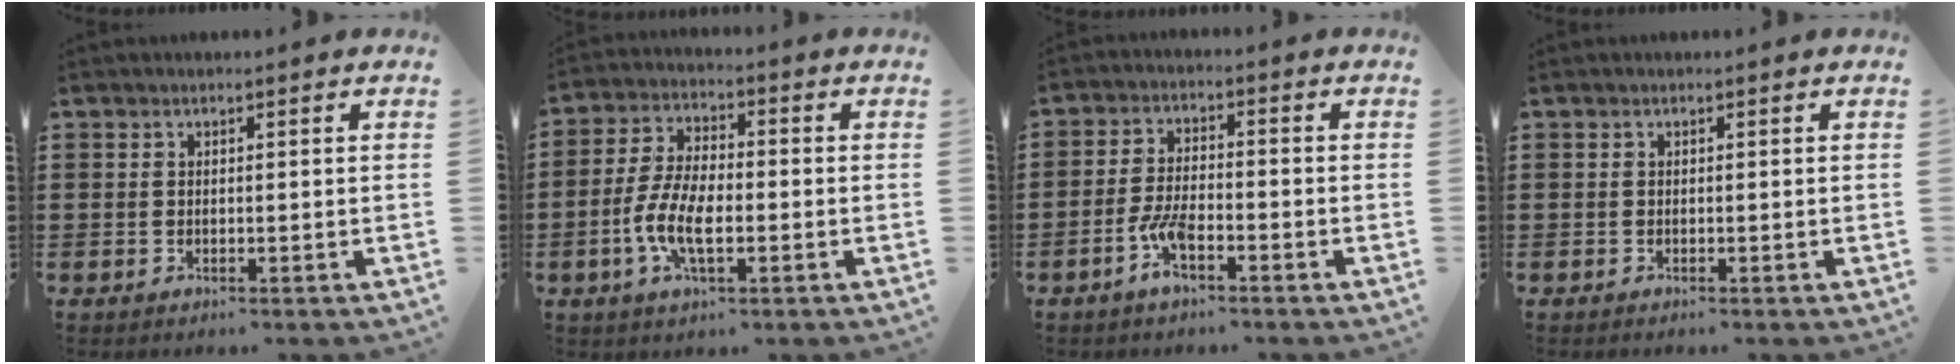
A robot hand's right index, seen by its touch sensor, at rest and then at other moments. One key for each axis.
{"total": 8.0, "fx": -2.4, "fy": 3.3, "fz": 6.9, "tx": -0.165, "ty": -0.011, "tz": -0.052}
{"total": 5.0, "fx": -2.8, "fy": 1.2, "fz": 4.0, "tx": -0.103, "ty": -0.008, "tz": -0.058}
{"total": 0.0}